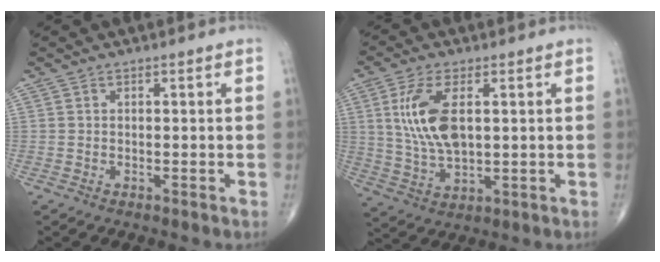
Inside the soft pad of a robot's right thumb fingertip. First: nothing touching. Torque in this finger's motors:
{"motor_torque": [-0.89, 0.93, 1.05, 0.39, 0.26]}